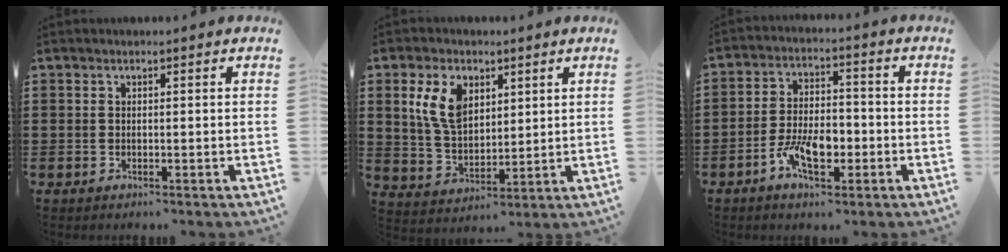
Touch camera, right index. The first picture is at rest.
{"total": 8.0, "force": [3.2, 5.0, 5.4], "torque": [-0.137, 0.009, 0.056]}
{"total": 7.8, "force": [-3.2, 3.9, 6.0], "torque": [-0.124, 0.005, -0.060]}